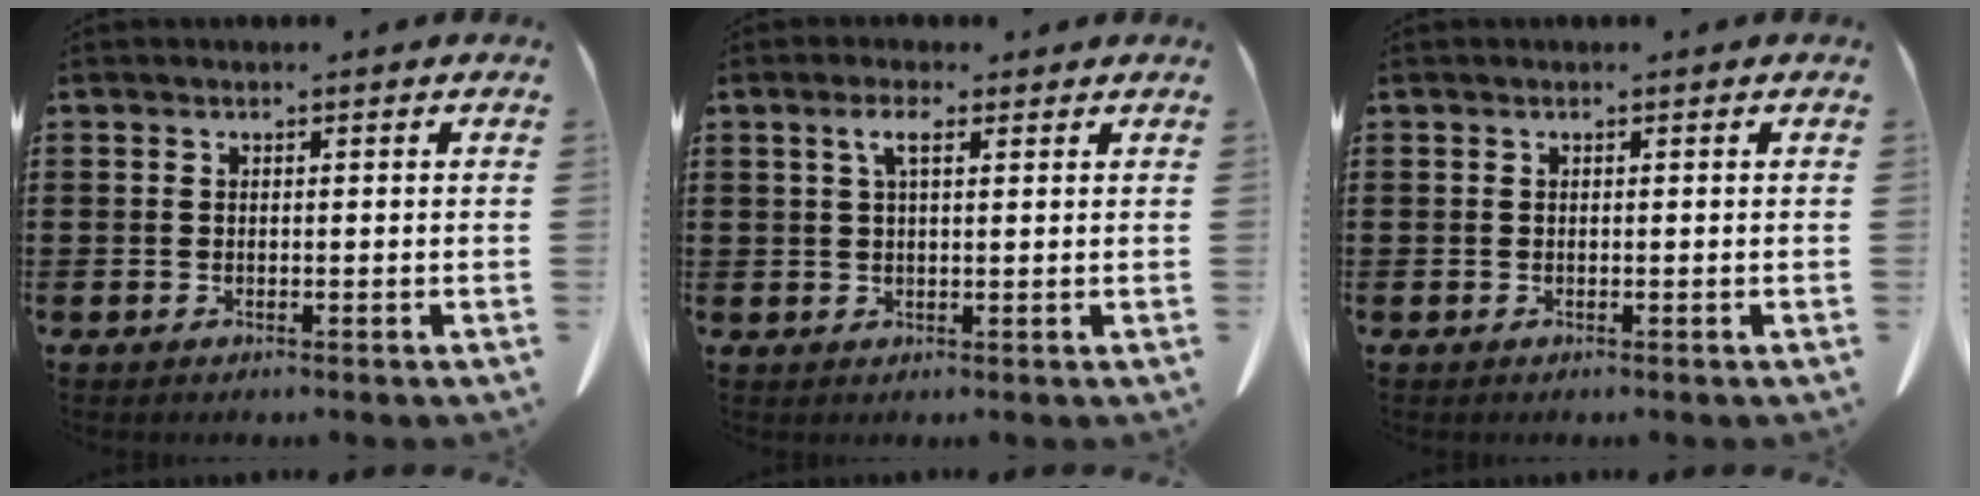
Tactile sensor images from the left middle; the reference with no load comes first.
{"total": 3.6, "force": [1.8, 1.1, 2.9], "torque": [-0.064, 0.008, 0.030]}
{"total": 0.0}